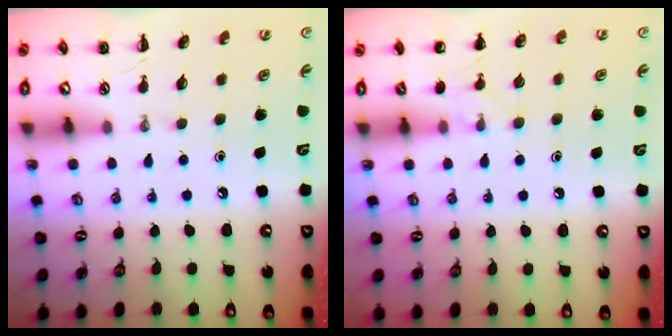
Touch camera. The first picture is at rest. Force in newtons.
{"total": 7.4, "press": 7.0, "slide": 2.1}